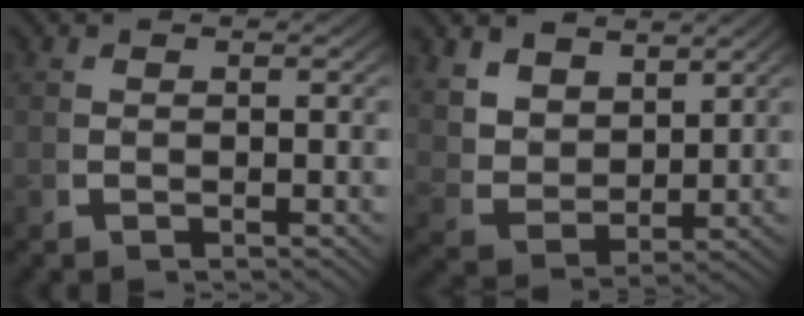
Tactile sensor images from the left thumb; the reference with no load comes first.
{"total": 5.2, "force": [2.3, 3.5, 3.1], "torque": [-0.079, -0.026, 0.057]}